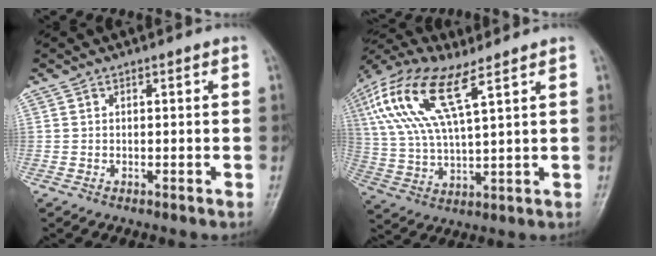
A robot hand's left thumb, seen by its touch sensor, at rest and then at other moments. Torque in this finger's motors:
{"motor_torque": [0.42, 0.59, 1.90, -0.88, 0.76]}